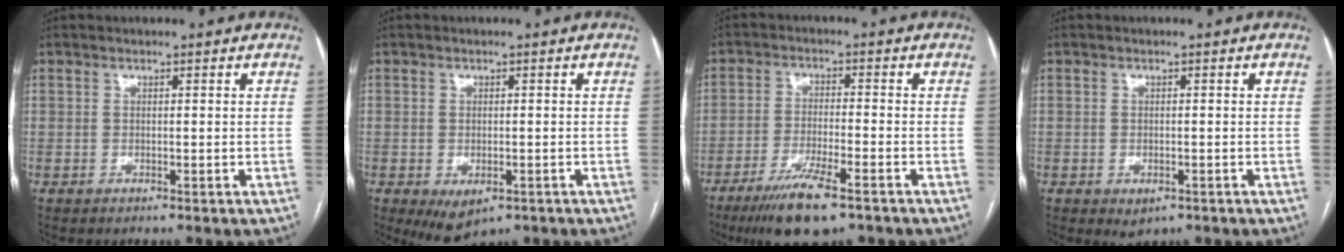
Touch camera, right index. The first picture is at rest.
{"total": 5.1, "force": [-2.4, 2.9, 3.4], "torque": [-0.054, -0.007, -0.024]}
{"total": 9.4, "force": [-6.3, 1.4, 6.9], "torque": [-0.124, -0.020, -0.105]}
{"total": 2.2, "force": [-1.0, 1.4, 1.4], "torque": [-0.016, -0.001, 0.000]}